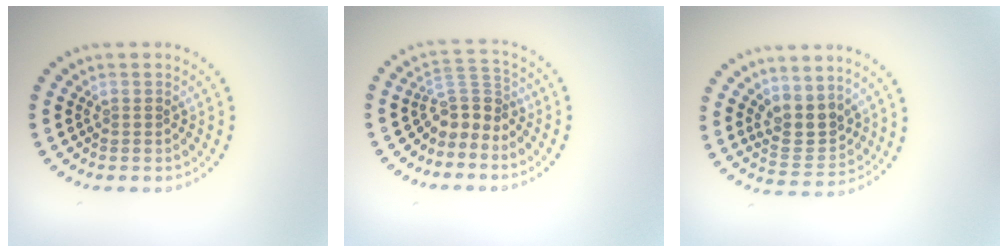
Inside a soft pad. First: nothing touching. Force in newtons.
{"total": 3.2, "press": 2.3, "slide": 2.2}
{"total": 3.3, "press": 2.9, "slide": 1.6}